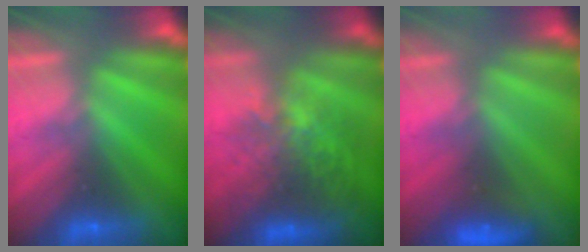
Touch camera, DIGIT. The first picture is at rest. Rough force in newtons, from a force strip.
{"total": 7.5}
{"total": 3.0}